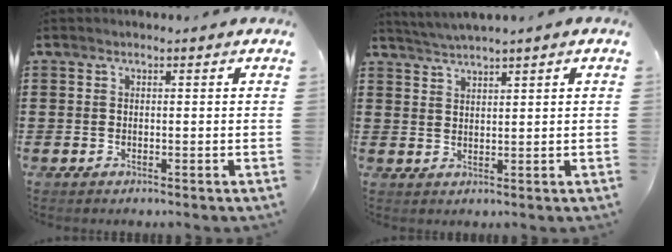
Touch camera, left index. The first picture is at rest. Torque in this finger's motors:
{"motor_torque": [1.08, -1.06, 0.48, 0.12]}